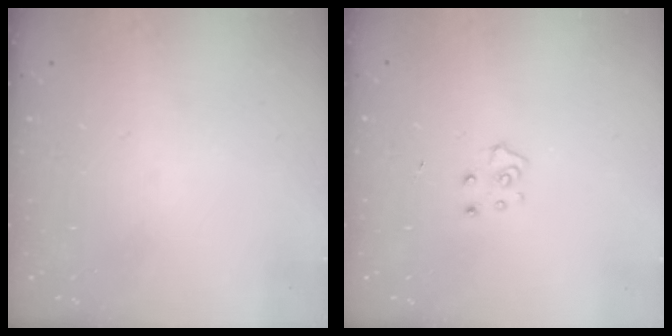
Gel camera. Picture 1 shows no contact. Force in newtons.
{"total": 5.3, "press": 5.3, "slide": 0.5}